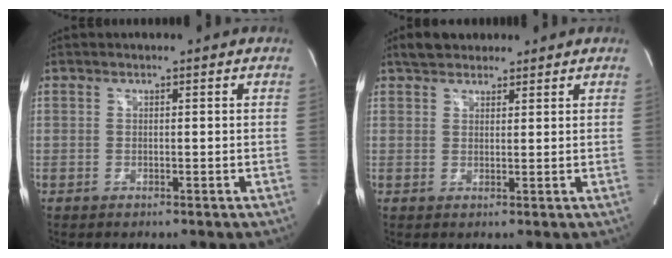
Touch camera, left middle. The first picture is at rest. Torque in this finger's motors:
{"motor_torque": [0.03, 0.00, 0.00, 0.00]}